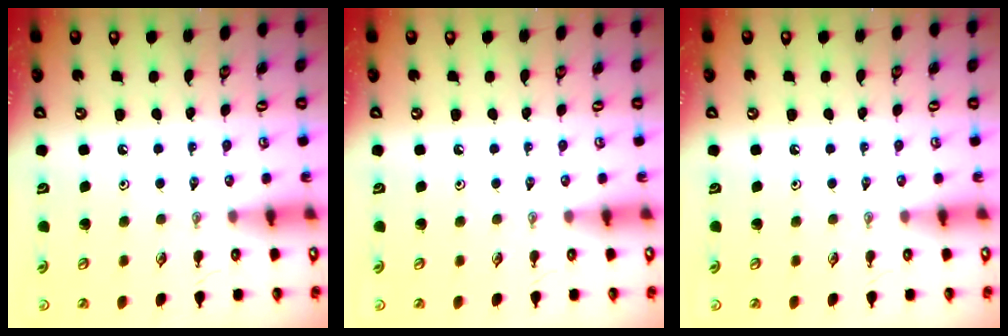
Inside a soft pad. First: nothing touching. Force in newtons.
{"total": 0.0}
{"total": 0.0}